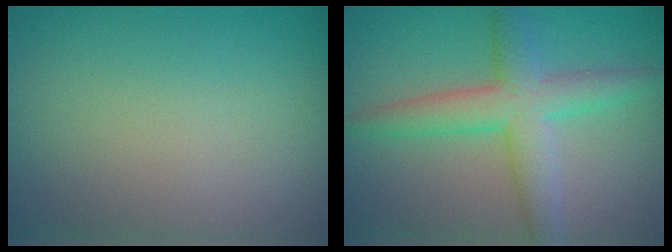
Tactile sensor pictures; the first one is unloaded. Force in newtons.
{"total": 5.2, "press": 5.2, "slide": 0.2}